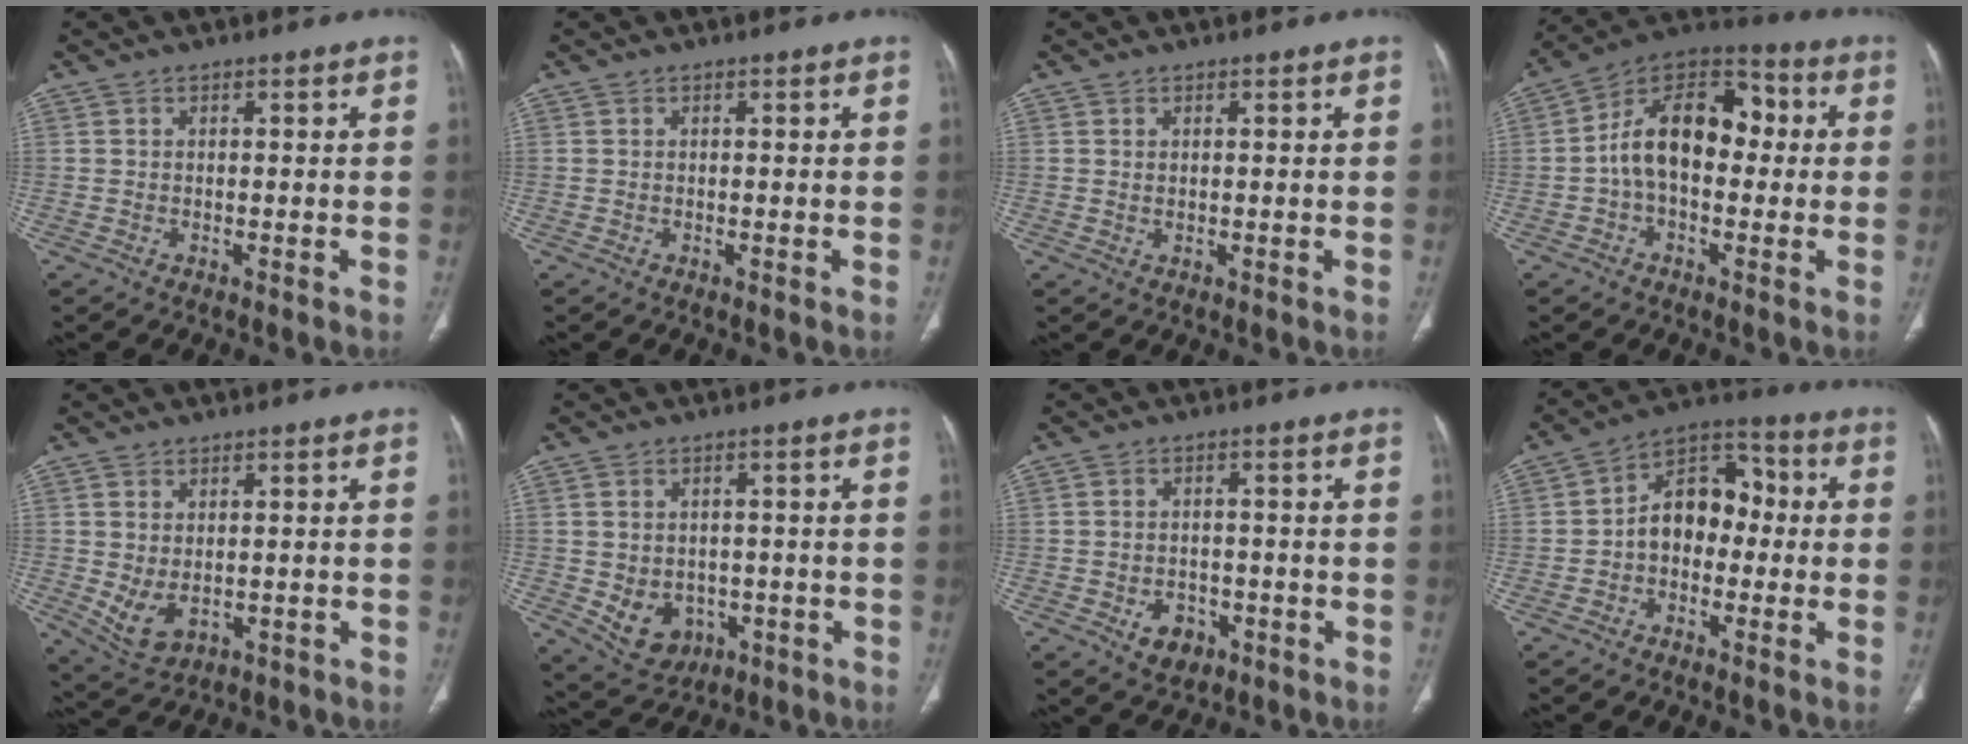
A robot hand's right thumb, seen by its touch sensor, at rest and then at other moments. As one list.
[{"total": 0.0}, {"total": 0.6, "force": [0.3, 0.2, 0.4], "torque": [-0.007, -0.003, 0.007]}, {"total": 15.7, "force": [0.3, 9.9, 12.2], "torque": [-0.178, 0.047, -0.008]}, {"total": 5.8, "force": [-0.4, 3.8, 4.4], "torque": [-0.080, -0.004, 0.016]}, {"total": 8.5, "force": [-2.0, 7.0, 4.5], "torque": [-0.055, 0.011, -0.007]}, {"total": 5.1, "force": [-2.1, 3.8, 2.7], "torque": [-0.026, 0.013, -0.023]}, {"total": 11.2, "force": [-0.8, 8.0, 7.7], "torque": [-0.088, 0.044, -0.029]}]